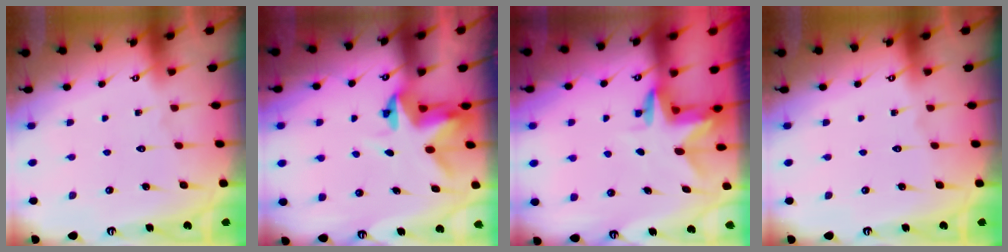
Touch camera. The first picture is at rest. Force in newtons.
{"total": 3.9, "press": 3.9, "slide": 0.2}
{"total": 3.0, "press": 3.0, "slide": 0.2}
{"total": 0.0}